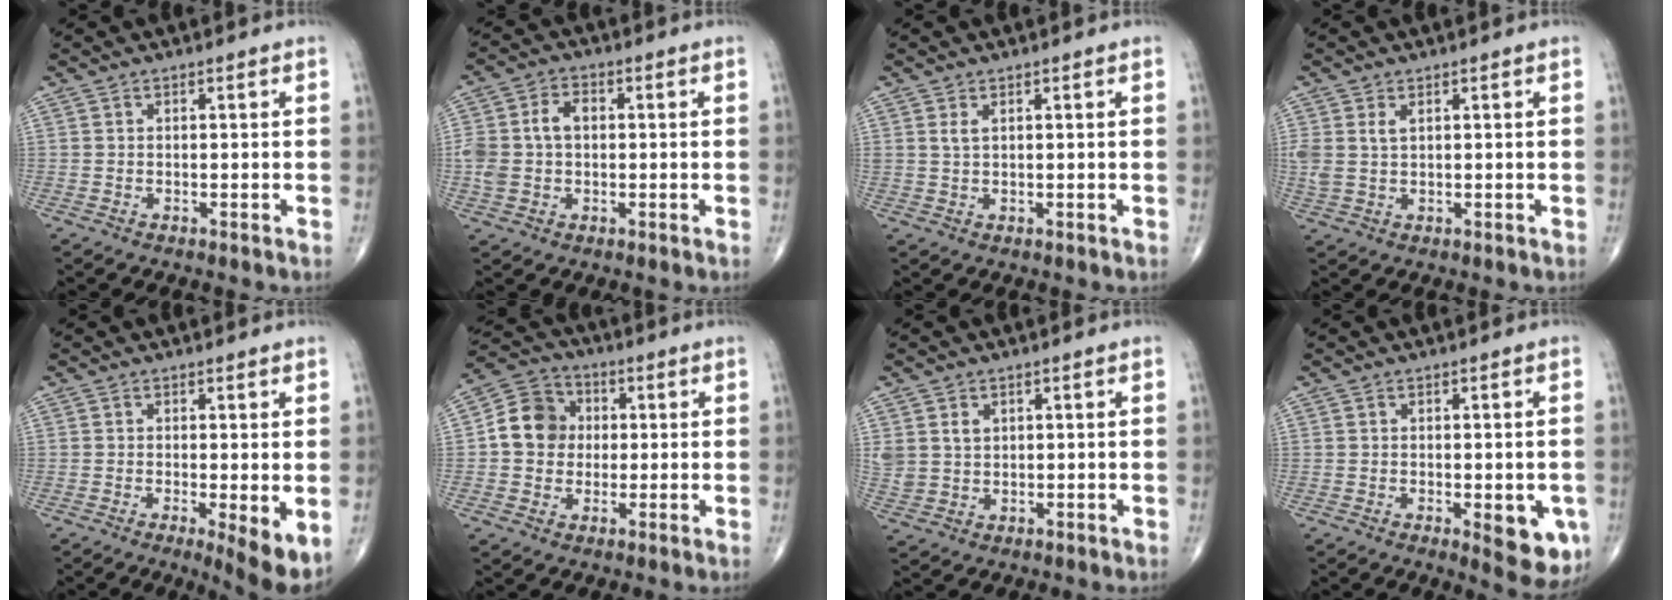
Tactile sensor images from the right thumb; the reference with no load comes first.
{"total": 7.8, "force": [0.4, 5.5, 5.5], "torque": [-0.115, 0.024, 0.007]}
{"total": 1.5, "force": [0.7, 0.6, 1.1], "torque": [-0.024, 0.002, 0.019]}
{"total": 3.5, "force": [1.2, 2.0, 2.6], "torque": [-0.069, 0.007, 0.032]}
{"total": 6.0, "force": [-1.3, 1.2, 5.7], "torque": [-0.085, -0.019, -0.023]}
{"total": 9.6, "force": [0.6, 8.4, 4.5], "torque": [-0.057, 0.018, -0.002]}
{"total": 4.6, "force": [1.7, 3.6, 2.4], "torque": [-0.042, -0.004, 0.043]}
{"total": 8.6, "force": [-2.5, 3.3, 7.6], "torque": [-0.067, -0.011, -0.024]}